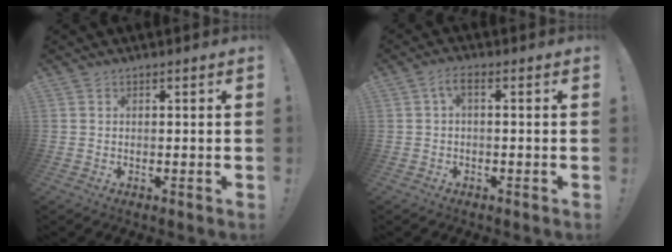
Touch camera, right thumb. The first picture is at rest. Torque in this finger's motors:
{"motor_torque": [-0.31, 0.39, -0.05, -0.19, 0.04]}